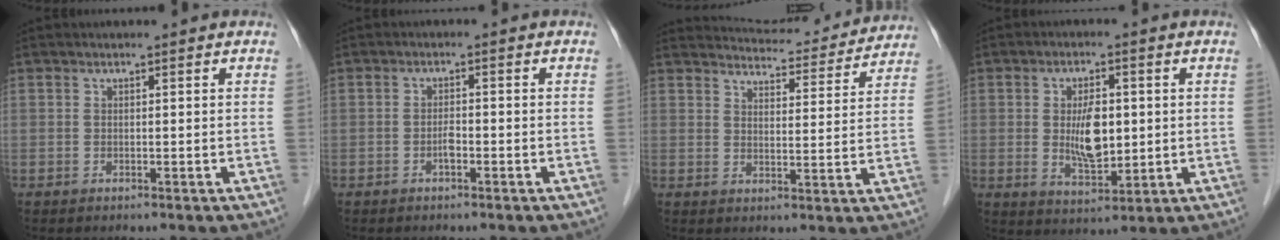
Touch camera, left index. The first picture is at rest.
{"total": 1.6, "force": [-1.0, 0.5, 1.1], "torque": [-0.021, 0.000, -0.017]}
{"total": 15.5, "force": [15.0, 2.8, 2.5], "torque": [-0.019, -0.011, 0.177]}
{"total": 6.8, "force": [0.2, 2.9, 6.2], "torque": [-0.115, -0.004, 0.010]}